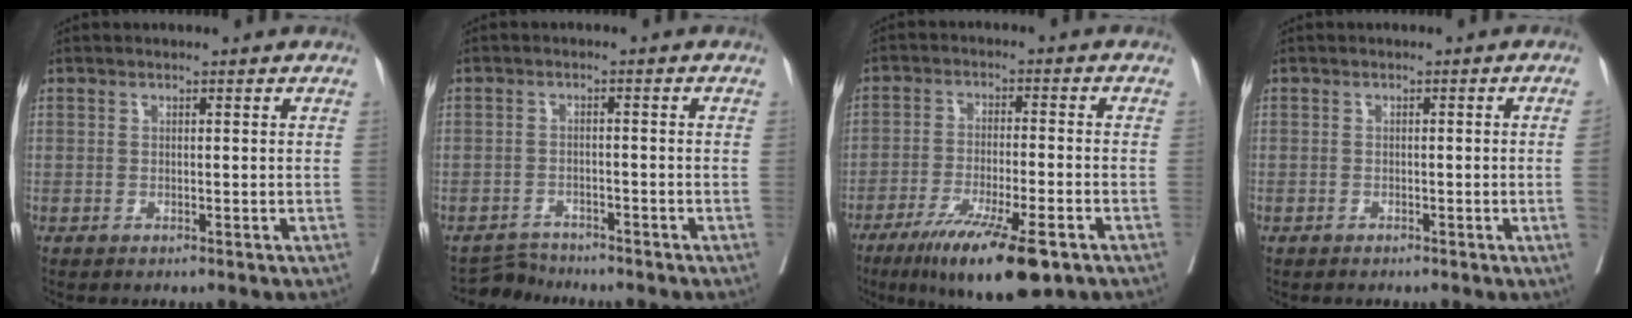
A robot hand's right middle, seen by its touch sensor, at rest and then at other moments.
{"total": 3.0, "force": [-2.9, 0.0, -0.9], "torque": [0.017, -0.009, -0.049]}
{"total": 13.3, "force": [-8.3, 1.7, 10.3], "torque": [-0.162, -0.033, -0.133]}
{"total": 1.5, "force": [-0.2, -0.8, 1.3], "torque": [-0.019, 0.000, -0.004]}